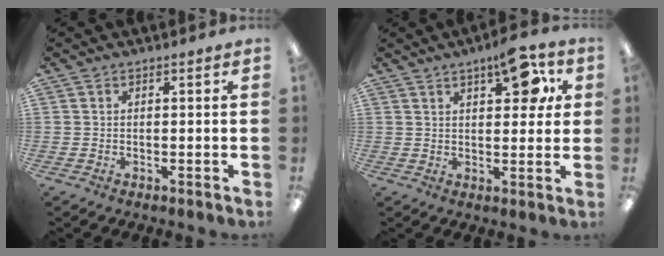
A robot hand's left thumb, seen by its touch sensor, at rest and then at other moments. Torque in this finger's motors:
{"motor_torque": [0.21, 0.33, -0.28, 0.21, 0.00]}